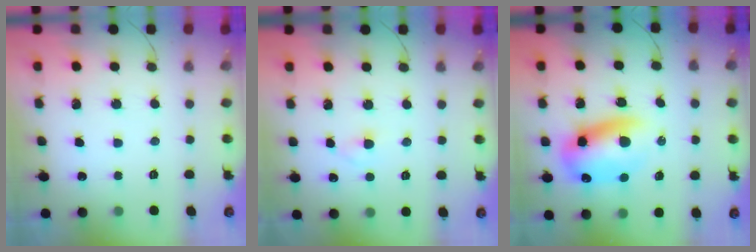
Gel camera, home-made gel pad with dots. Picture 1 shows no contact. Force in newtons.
{"total": 2.1, "press": 1.9, "slide": 0.9}
{"total": 10.6, "press": 10.4, "slide": 2.5}